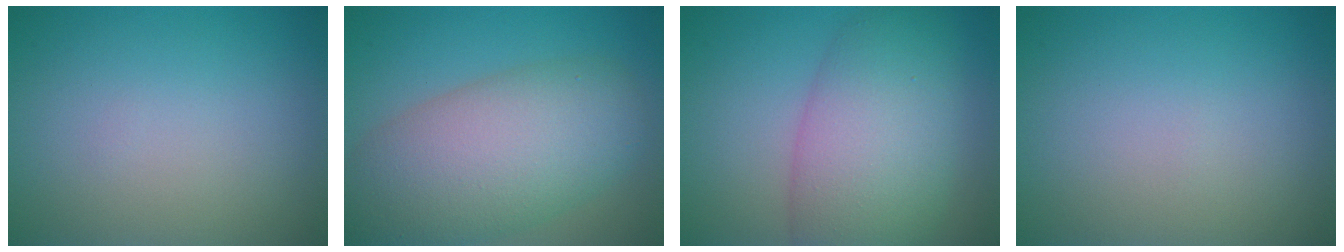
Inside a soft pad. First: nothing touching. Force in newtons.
{"total": 9.5, "press": 9.5, "slide": 0.6}
{"total": 8.5, "press": 8.5, "slide": 0.2}
{"total": 0.0}